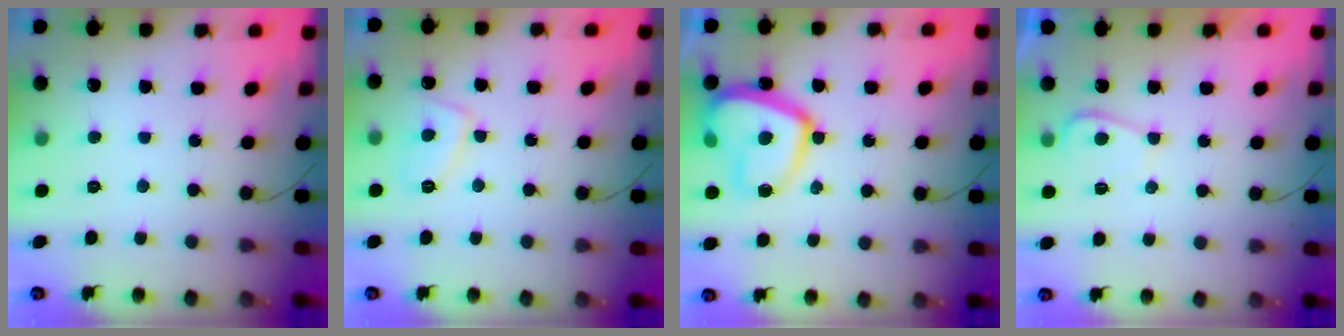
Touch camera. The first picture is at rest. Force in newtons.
{"total": 6.1, "press": 6.0, "slide": 1.0}
{"total": 14.3, "press": 14.3, "slide": 1.1}
{"total": 2.3, "press": 2.2, "slide": 0.8}